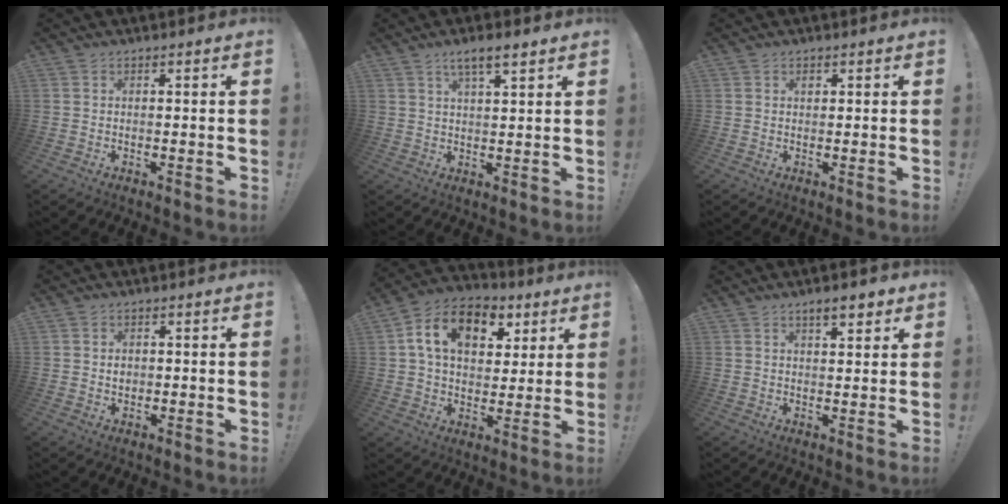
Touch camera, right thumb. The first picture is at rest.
{"total": 5.7, "force": [3.7, 1.2, 4.1], "torque": [-0.065, -0.017, 0.062]}
{"total": 0.6, "force": [0.3, 0.4, 0.3], "torque": [0.003, -0.002, 0.004]}
{"total": 1.9, "force": [0.1, 1.7, 0.6], "torque": [-0.006, 0.000, 0.000]}
{"total": 15.9, "force": [6.0, 10.7, 10.1], "torque": [-0.164, -0.009, 0.110]}
{"total": 5.5, "force": [3.6, 2.0, 3.6], "torque": [-0.042, -0.017, 0.057]}